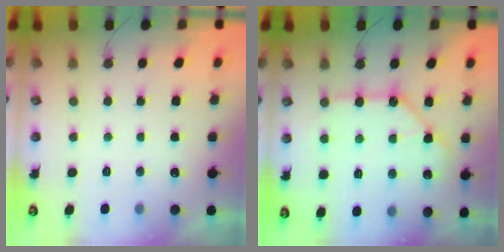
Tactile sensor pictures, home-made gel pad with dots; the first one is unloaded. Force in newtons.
{"total": 11.5, "press": 11.4, "slide": 1.1}